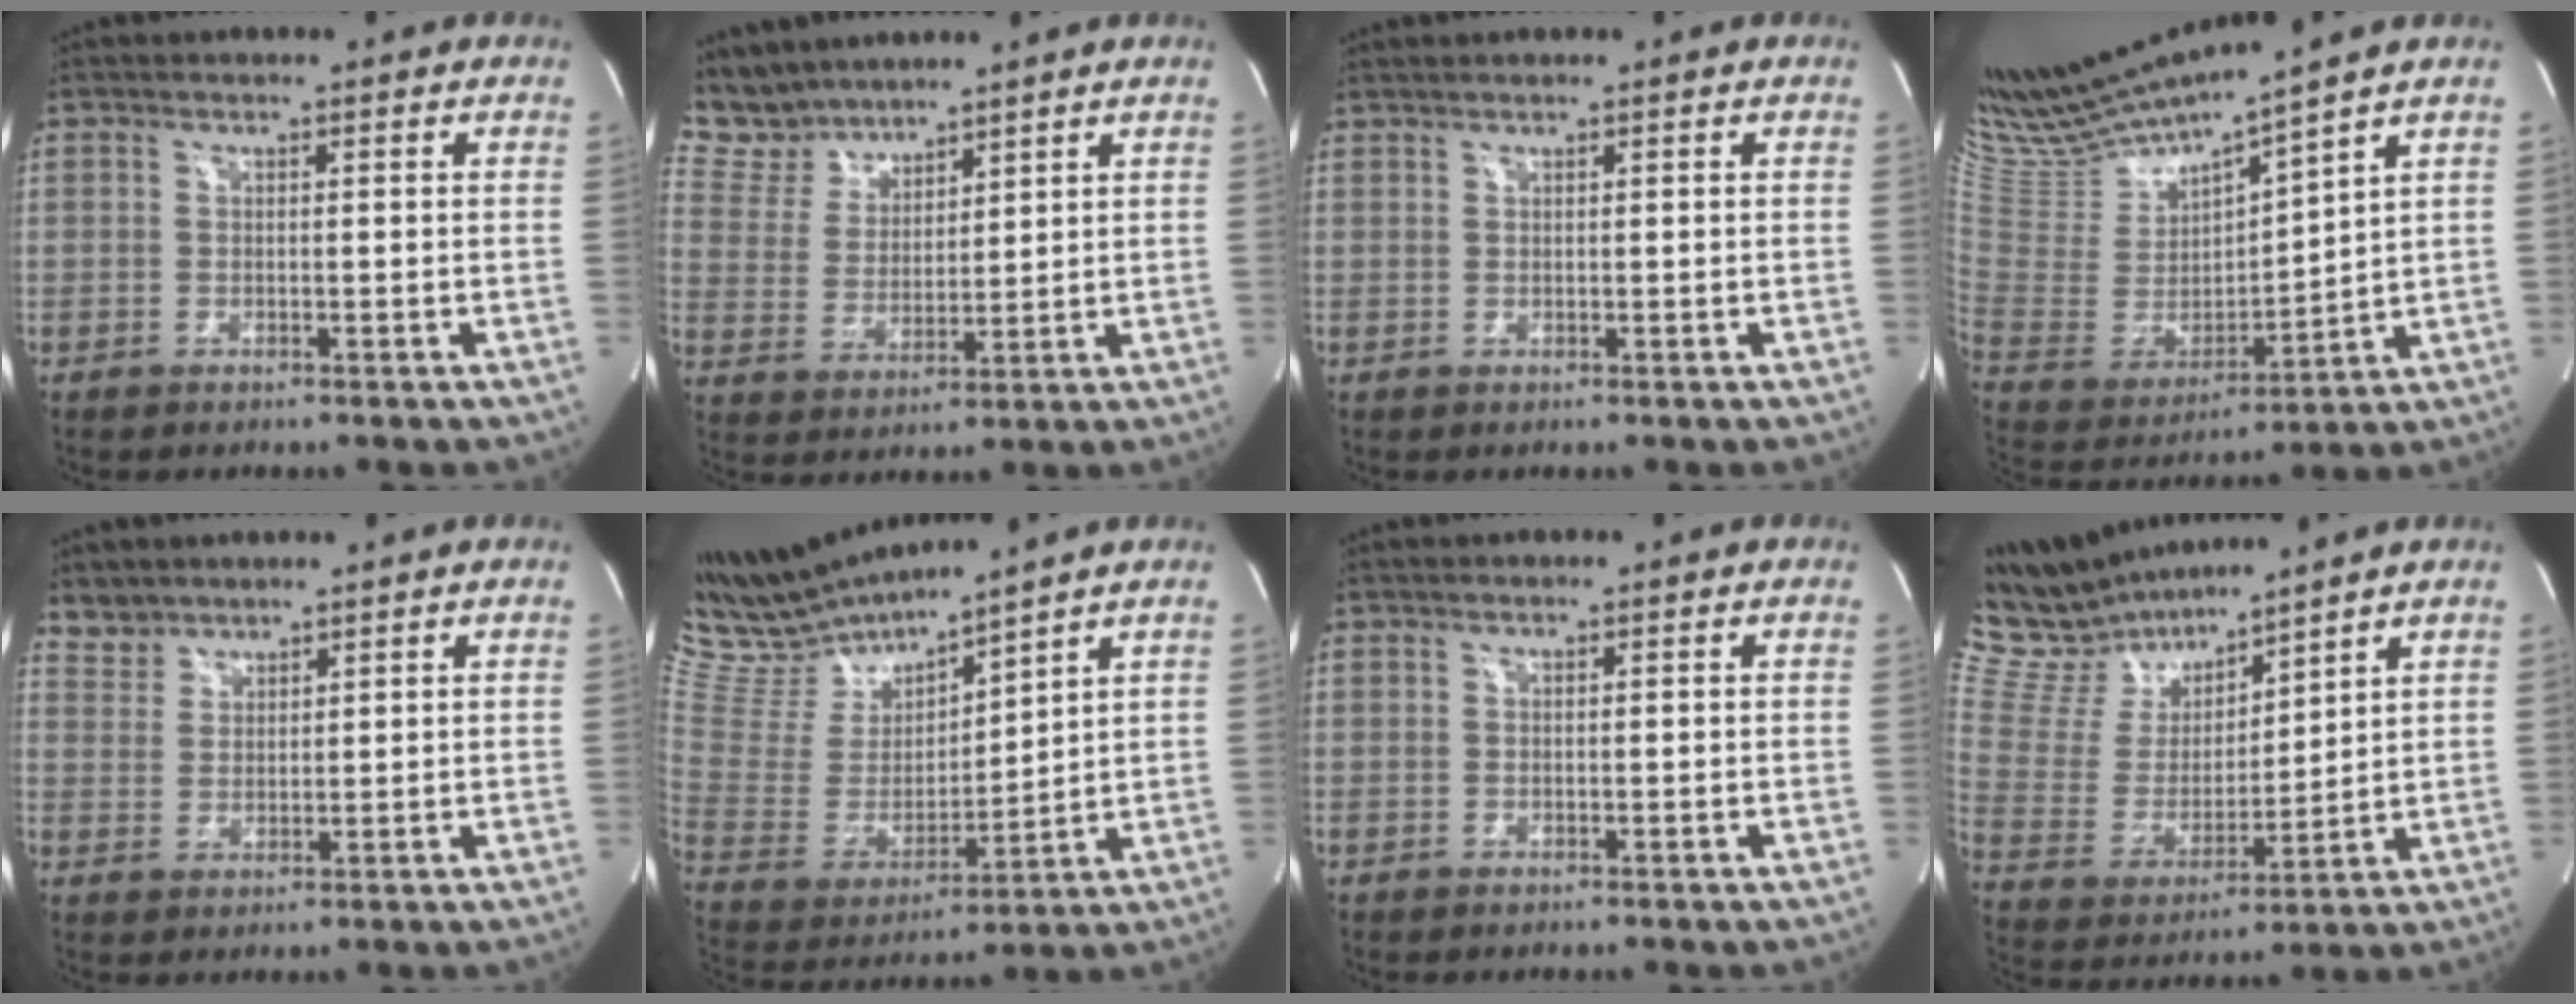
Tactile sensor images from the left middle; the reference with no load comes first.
{"total": 7.7, "force": [7.3, 2.4, 0.6], "torque": [-0.027, 0.016, 0.161]}
{"total": 1.4, "force": [1.3, -0.1, 0.5], "torque": [-0.012, 0.013, 0.030]}
{"total": 15.8, "force": [14.6, -0.2, 6.0], "torque": [-0.127, -0.023, 0.296]}
{"total": 3.4, "force": [3.1, 1.4, -0.4], "torque": [0.010, 0.010, 0.062]}
{"total": 13.3, "force": [12.7, 1.4, 3.4], "torque": [-0.084, -0.005, 0.265]}
{"total": 0.5, "force": [0.5, 0.0, 0.3], "torque": [-0.007, 0.008, 0.011]}
{"total": 13.5, "force": [12.7, 3.1, 3.1], "torque": [-0.082, 0.010, 0.261]}